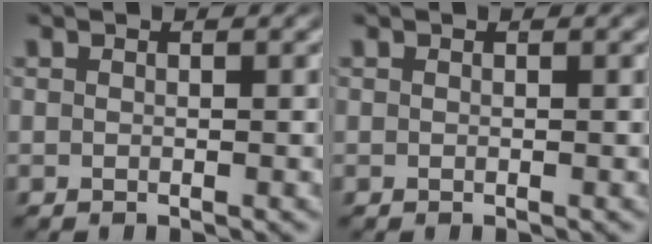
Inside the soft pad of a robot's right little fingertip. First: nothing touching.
{"total": 0.0}